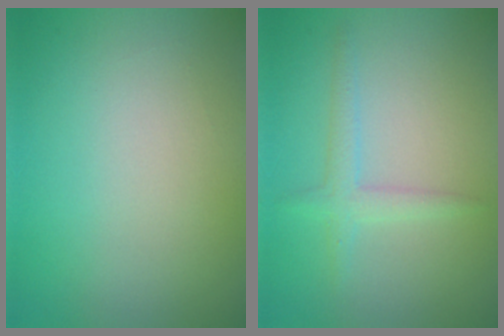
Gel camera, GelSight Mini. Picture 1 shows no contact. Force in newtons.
{"total": 1.8, "press": 1.8, "slide": 0.2}